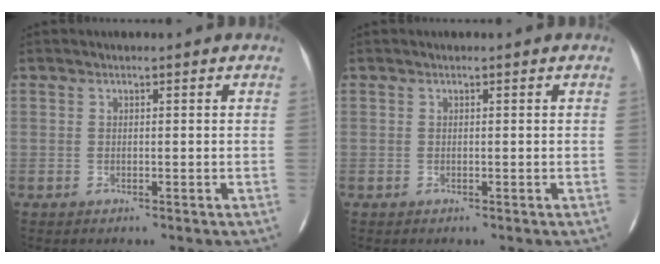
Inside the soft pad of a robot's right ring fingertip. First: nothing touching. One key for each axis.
{"total": 0.0}